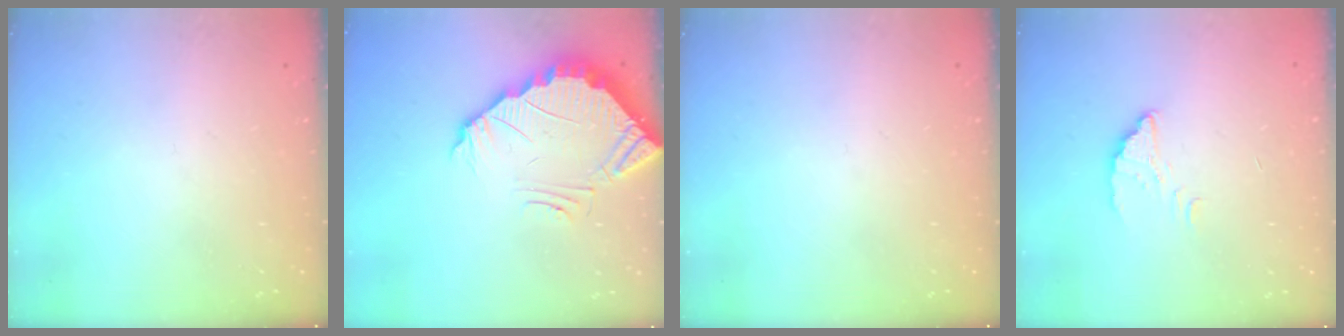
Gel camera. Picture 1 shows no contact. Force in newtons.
{"total": 4.0, "press": 4.0, "slide": 0.2}
{"total": 0.0}
{"total": 2.5, "press": 2.5, "slide": 0.3}